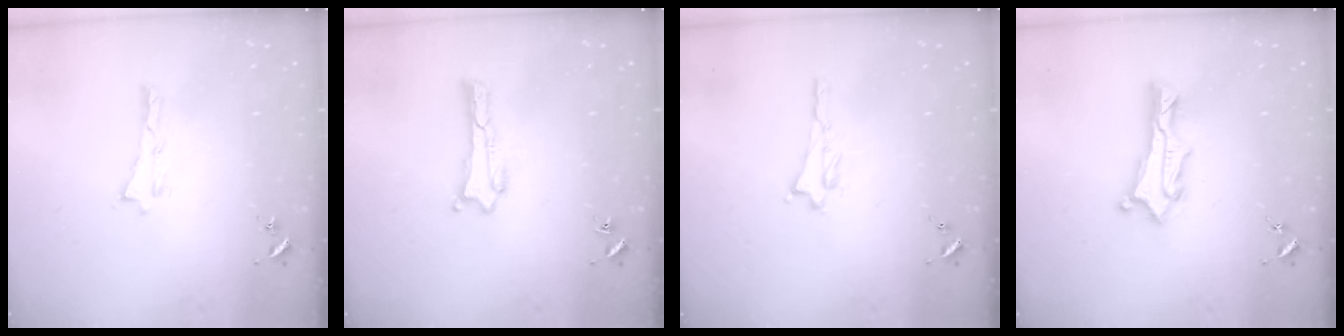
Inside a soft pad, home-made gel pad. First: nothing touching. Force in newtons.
{"total": 0.0}
{"total": 0.7, "press": 0.7, "slide": 0.1}
{"total": 2.4, "press": 2.4, "slide": 0.3}